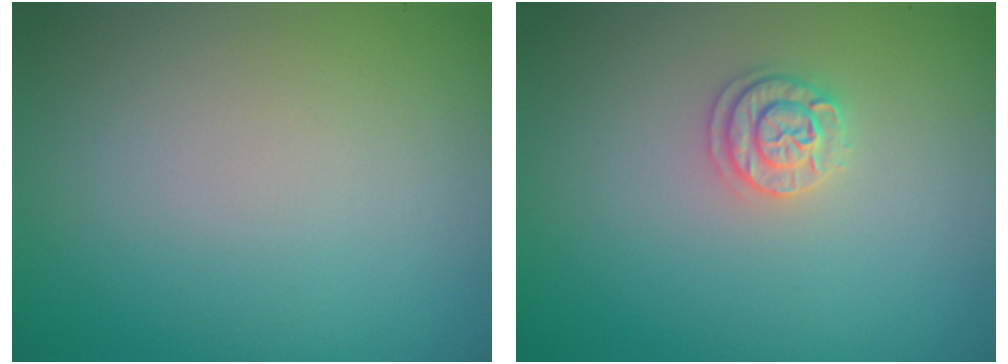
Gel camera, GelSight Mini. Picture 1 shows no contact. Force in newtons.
{"total": 1.7, "press": 1.7, "slide": 0.3}